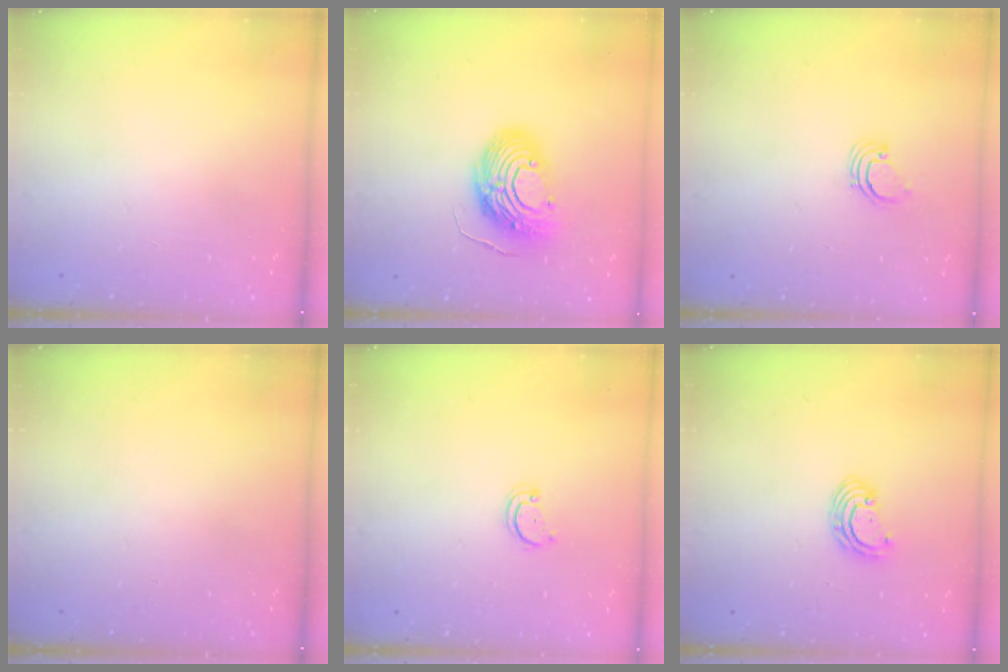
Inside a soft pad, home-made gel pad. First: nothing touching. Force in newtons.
{"total": 12.8, "press": 12.7, "slide": 1.3}
{"total": 1.9, "press": 1.9, "slide": 0.1}
{"total": 0.0}
{"total": 1.9, "press": 1.9, "slide": 0.2}
{"total": 4.5, "press": 4.5, "slide": 0.3}